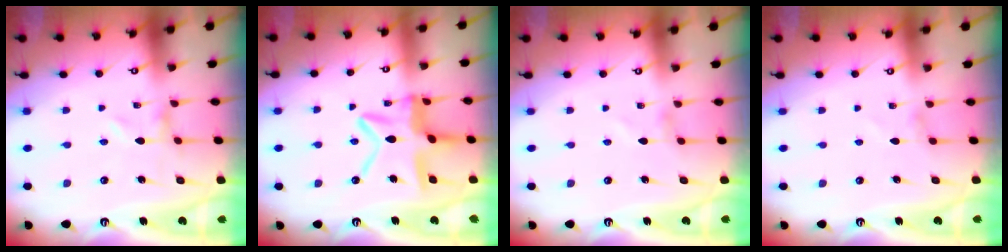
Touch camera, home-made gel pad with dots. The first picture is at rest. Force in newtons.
{"total": 13.0, "press": 13.0, "slide": 1.4}
{"total": 0.0}
{"total": 0.5, "press": 0.5, "slide": 0.1}